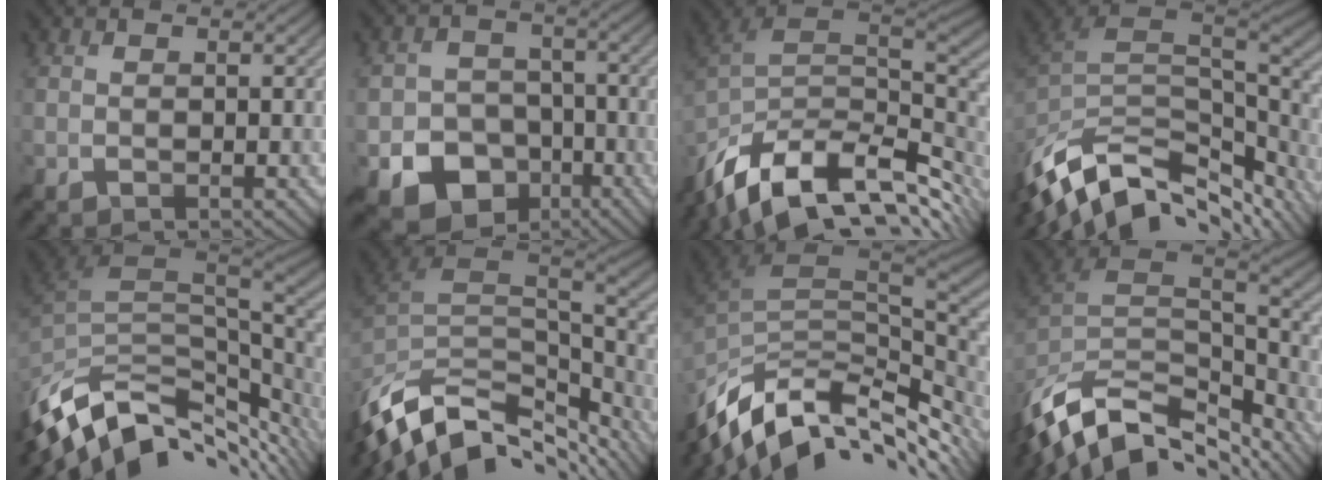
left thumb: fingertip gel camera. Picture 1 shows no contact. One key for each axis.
{"total": 10.3, "fx": -5.0, "fy": 8.2, "fz": 3.7, "tx": -0.075, "ty": -0.030, "tz": -0.096}
{"total": 15.3, "fx": -6.9, "fy": 7.5, "fz": 11.4, "tx": -0.256, "ty": -0.011, "tz": -0.127}
{"total": 13.5, "fx": -7.7, "fy": 6.5, "fz": 9.0, "tx": -0.215, "ty": -0.016, "tz": -0.127}
{"total": 12.7, "fx": -4.8, "fy": 6.7, "fz": 9.6, "tx": -0.210, "ty": -0.014, "tz": -0.080}
{"total": 13.3, "fx": -7.3, "fy": 6.5, "fz": 8.9, "tx": -0.217, "ty": -0.014, "tz": -0.121}
{"total": 14.4, "fx": -5.4, "fy": 7.2, "fz": 11.3, "tx": -0.247, "ty": -0.013, "tz": -0.092}
{"total": 14.5, "fx": -9.0, "fy": 6.6, "fz": 9.3, "tx": -0.237, "ty": -0.018, "tz": -0.150}